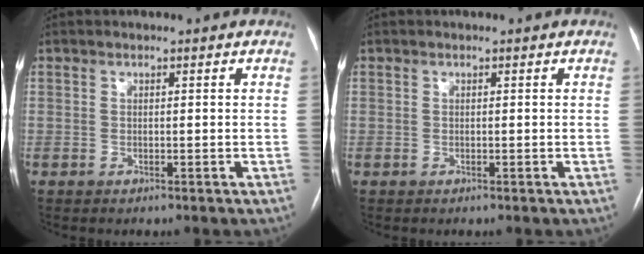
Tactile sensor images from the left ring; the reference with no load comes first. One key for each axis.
{"total": 0.0}